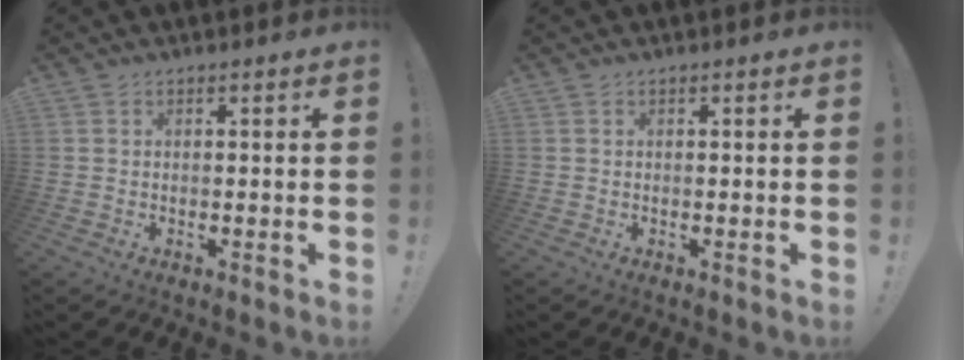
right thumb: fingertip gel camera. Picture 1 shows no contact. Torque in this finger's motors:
{"motor_torque": [0.00, 0.00, 0.00, 0.00, 0.02]}